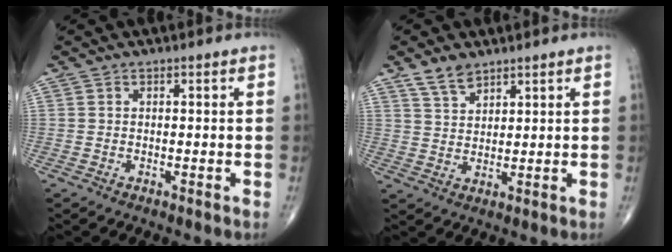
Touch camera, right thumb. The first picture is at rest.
{"total": 4.4, "force": [3.4, 2.2, 1.9], "torque": [-0.025, -0.019, 0.070]}